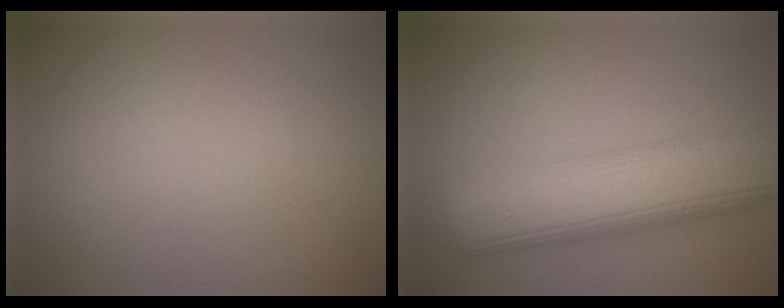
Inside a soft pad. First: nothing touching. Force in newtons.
{"total": 10.3, "press": 10.3, "slide": 0.5}